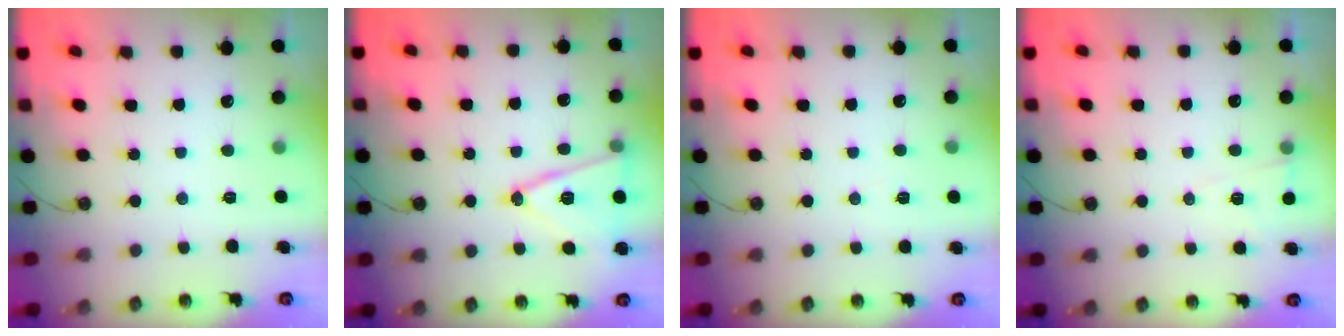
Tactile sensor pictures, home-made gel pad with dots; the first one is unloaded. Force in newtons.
{"total": 14.8, "press": 14.4, "slide": 3.4}
{"total": 5.3, "press": 3.1, "slide": 4.3}
{"total": 5.1, "press": 5.0, "slide": 1.1}